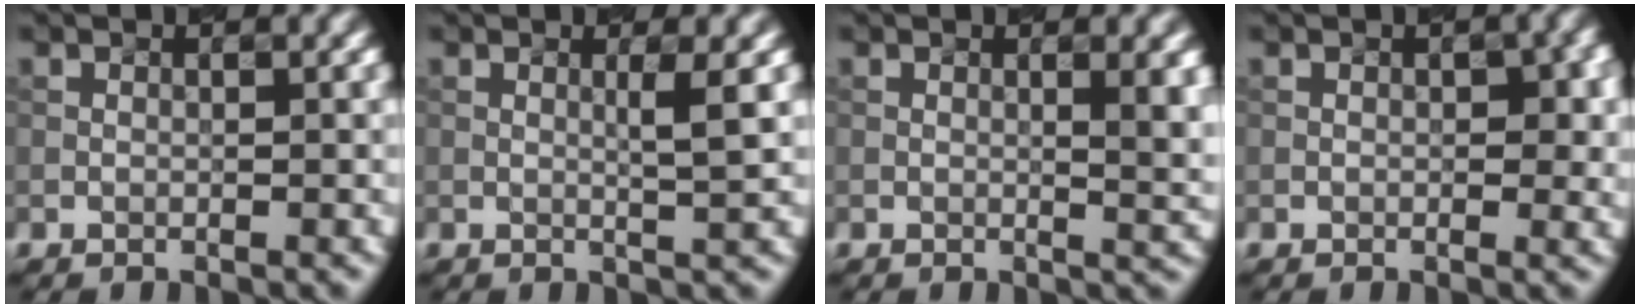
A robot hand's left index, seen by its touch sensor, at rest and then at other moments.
{"total": 1.9, "force": [0.2, 0.2, 1.9], "torque": [-0.029, 0.001, 0.005]}
{"total": 3.6, "force": [0.8, 1.1, 3.3], "torque": [-0.033, 0.002, 0.017]}
{"total": 2.5, "force": [0.2, 1.2, 2.2], "torque": [-0.026, 0.000, 0.009]}